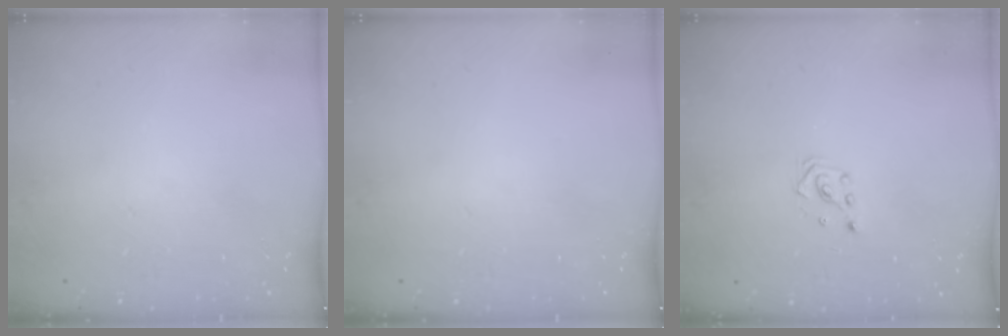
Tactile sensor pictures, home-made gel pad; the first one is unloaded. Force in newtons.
{"total": 0.0}
{"total": 2.2, "press": 2.2, "slide": 0.2}